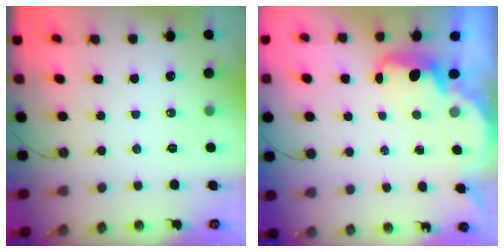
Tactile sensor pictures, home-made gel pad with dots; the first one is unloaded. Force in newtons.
{"total": 2.2, "press": 2.1, "slide": 0.6}